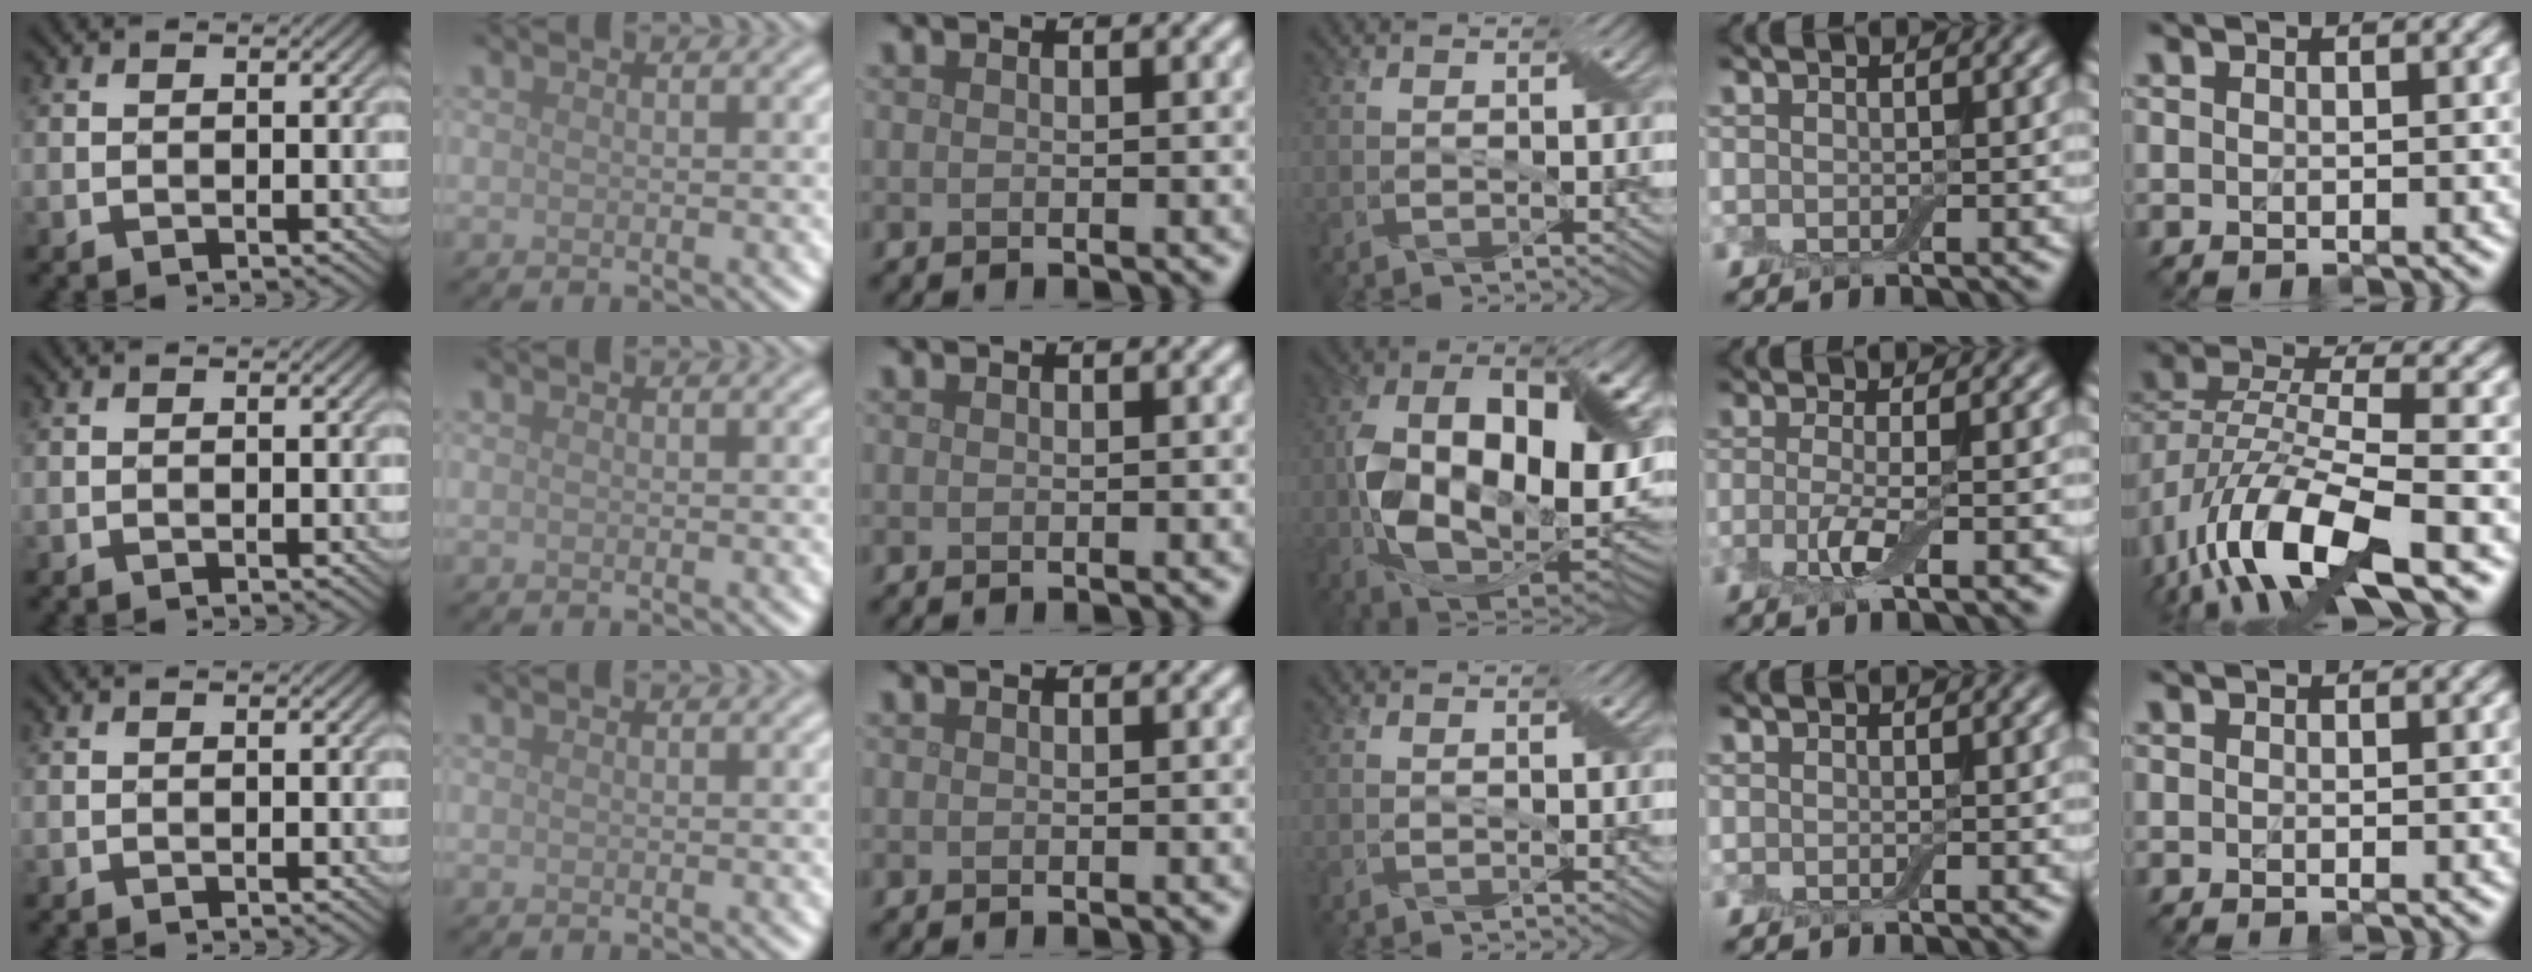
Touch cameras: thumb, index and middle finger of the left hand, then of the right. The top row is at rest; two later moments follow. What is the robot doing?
{"motion": "insert", "object": "drawer"}